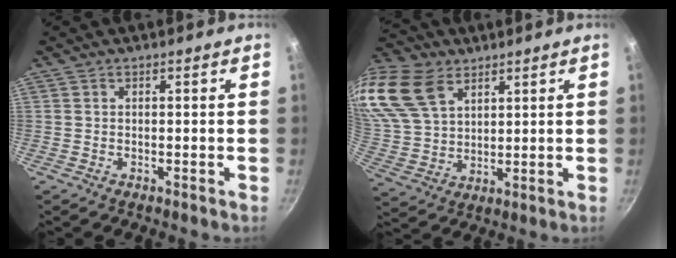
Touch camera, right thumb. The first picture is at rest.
{"total": 16.7, "force": [8.8, 10.8, 9.1], "torque": [-0.187, -0.009, 0.179]}